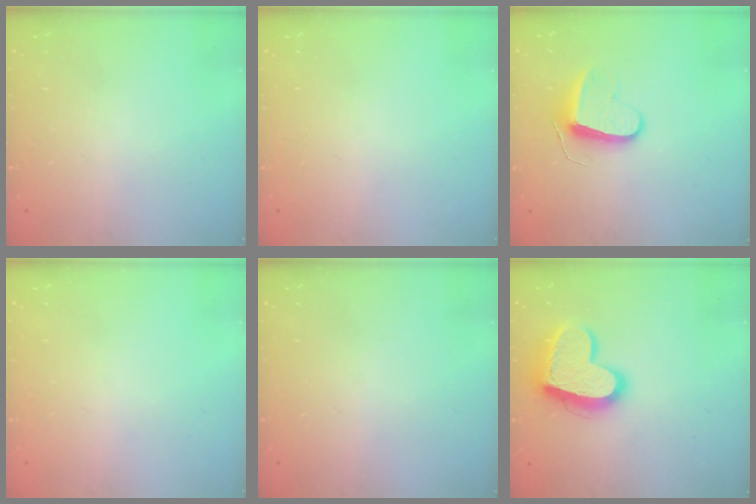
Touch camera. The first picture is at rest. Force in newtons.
{"total": 0.0}
{"total": 8.5, "press": 8.5, "slide": 0.3}
{"total": 0.0}
{"total": 0.0}
{"total": 16.5, "press": 16.4, "slide": 1.5}